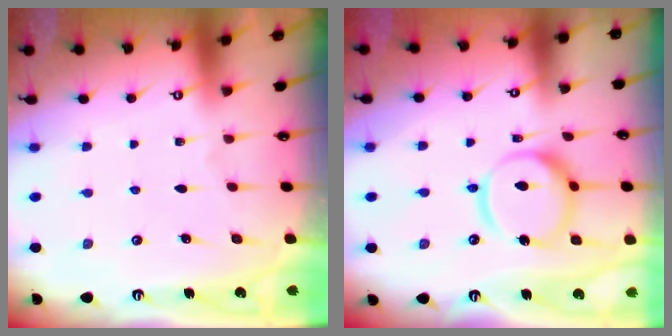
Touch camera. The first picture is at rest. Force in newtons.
{"total": 16.1, "press": 16.0, "slide": 1.6}